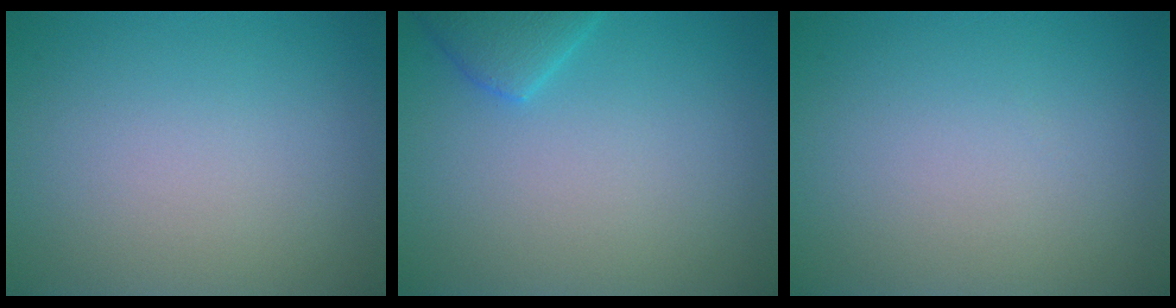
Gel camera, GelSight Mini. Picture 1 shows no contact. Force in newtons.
{"total": 2.3, "press": 2.3, "slide": 0.2}
{"total": 0.0}